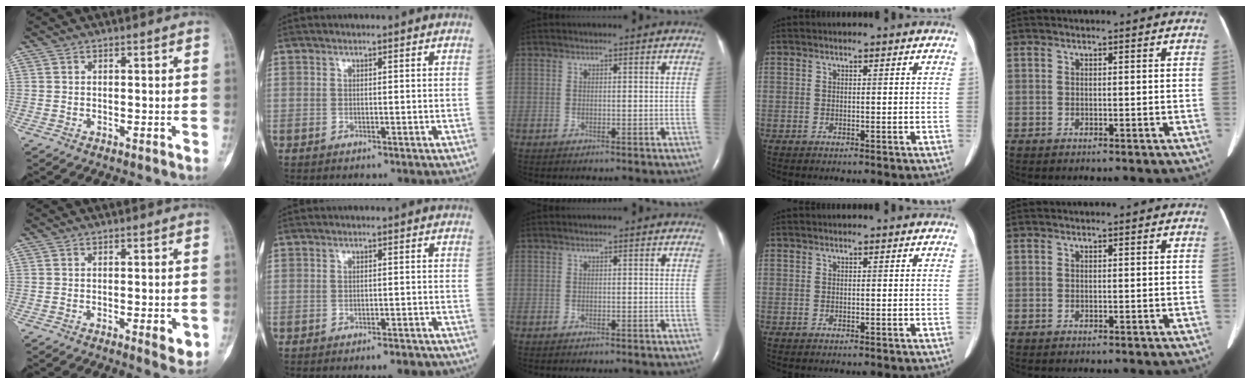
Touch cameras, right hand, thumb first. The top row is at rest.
{"thumb": {"total": 4.0, "force": [-1.2, 1.2, 3.6], "torque": [-0.036, -0.005, -0.012]}, "index": {"total": 3.0, "force": [-2.6, 1.0, 1.2], "torque": [-0.011, 0.002, -0.032]}}